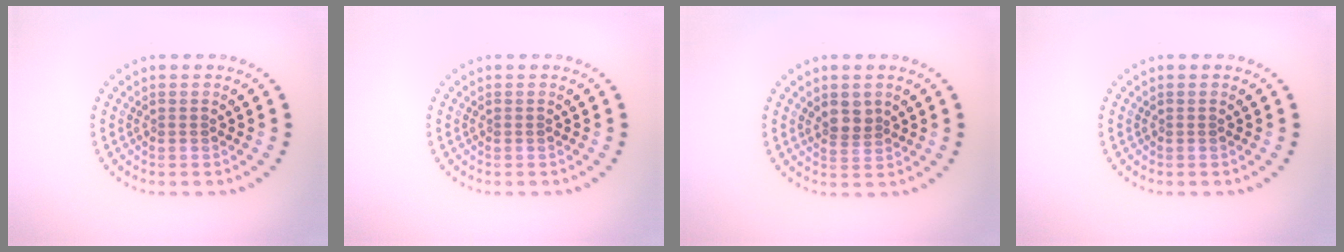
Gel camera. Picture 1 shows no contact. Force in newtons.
{"total": 0.0}
{"total": 2.0, "press": 1.7, "slide": 1.0}
{"total": 0.0}